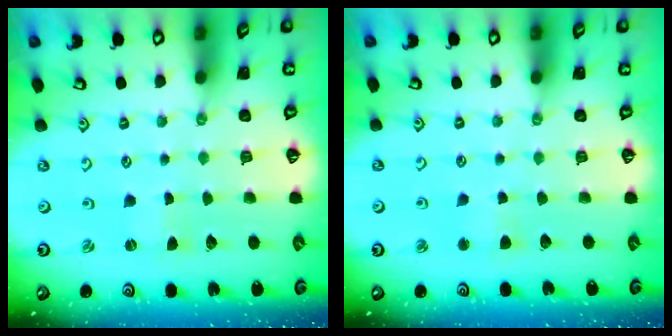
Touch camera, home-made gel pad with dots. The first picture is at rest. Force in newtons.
{"total": 2.4, "press": 2.4, "slide": 0.5}